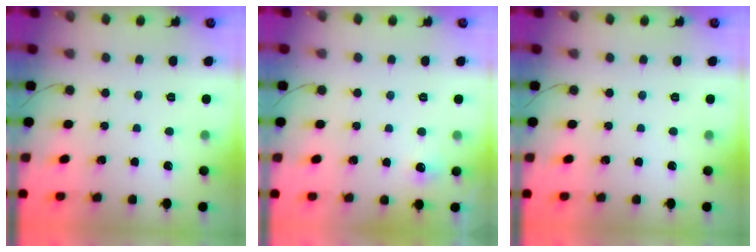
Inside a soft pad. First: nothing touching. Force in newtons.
{"total": 4.0, "press": 3.7, "slide": 1.6}
{"total": 0.0}